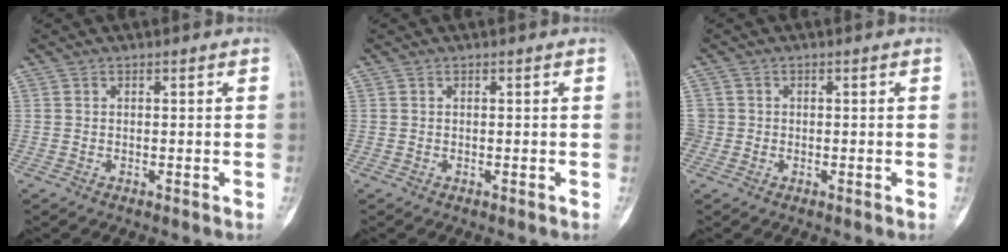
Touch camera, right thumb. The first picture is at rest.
{"total": 0.0}
{"total": 2.0, "force": [-0.3, 1.9, 0.1], "torque": [0.012, 0.008, -0.009]}